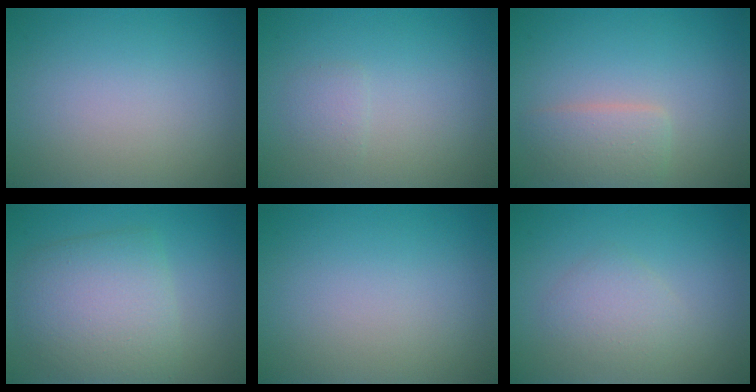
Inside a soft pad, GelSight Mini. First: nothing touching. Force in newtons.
{"total": 1.0, "press": 1.0, "slide": 0.1}
{"total": 2.6, "press": 2.6, "slide": 0.1}
{"total": 5.9, "press": 5.9, "slide": 0.2}
{"total": 0.0}
{"total": 2.1, "press": 2.1, "slide": 0.0}